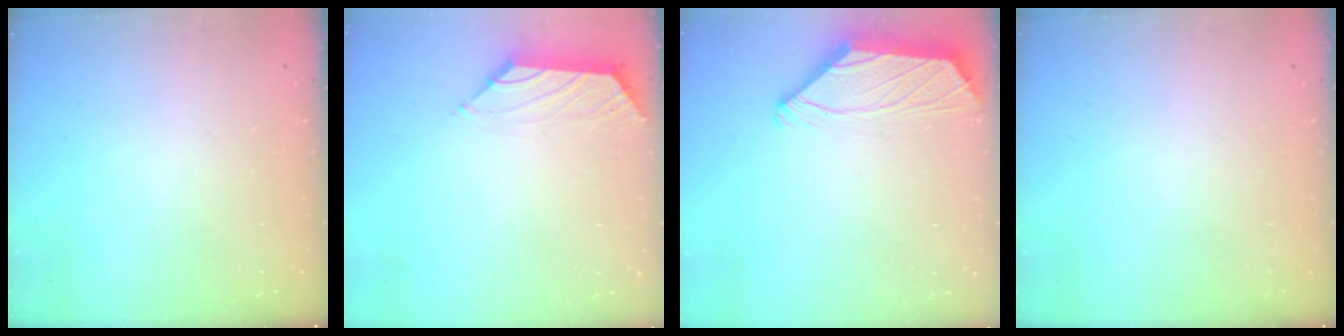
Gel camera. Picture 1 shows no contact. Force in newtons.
{"total": 0.9, "press": 0.7, "slide": 0.5}
{"total": 2.1, "press": 2.0, "slide": 0.8}
{"total": 0.0}